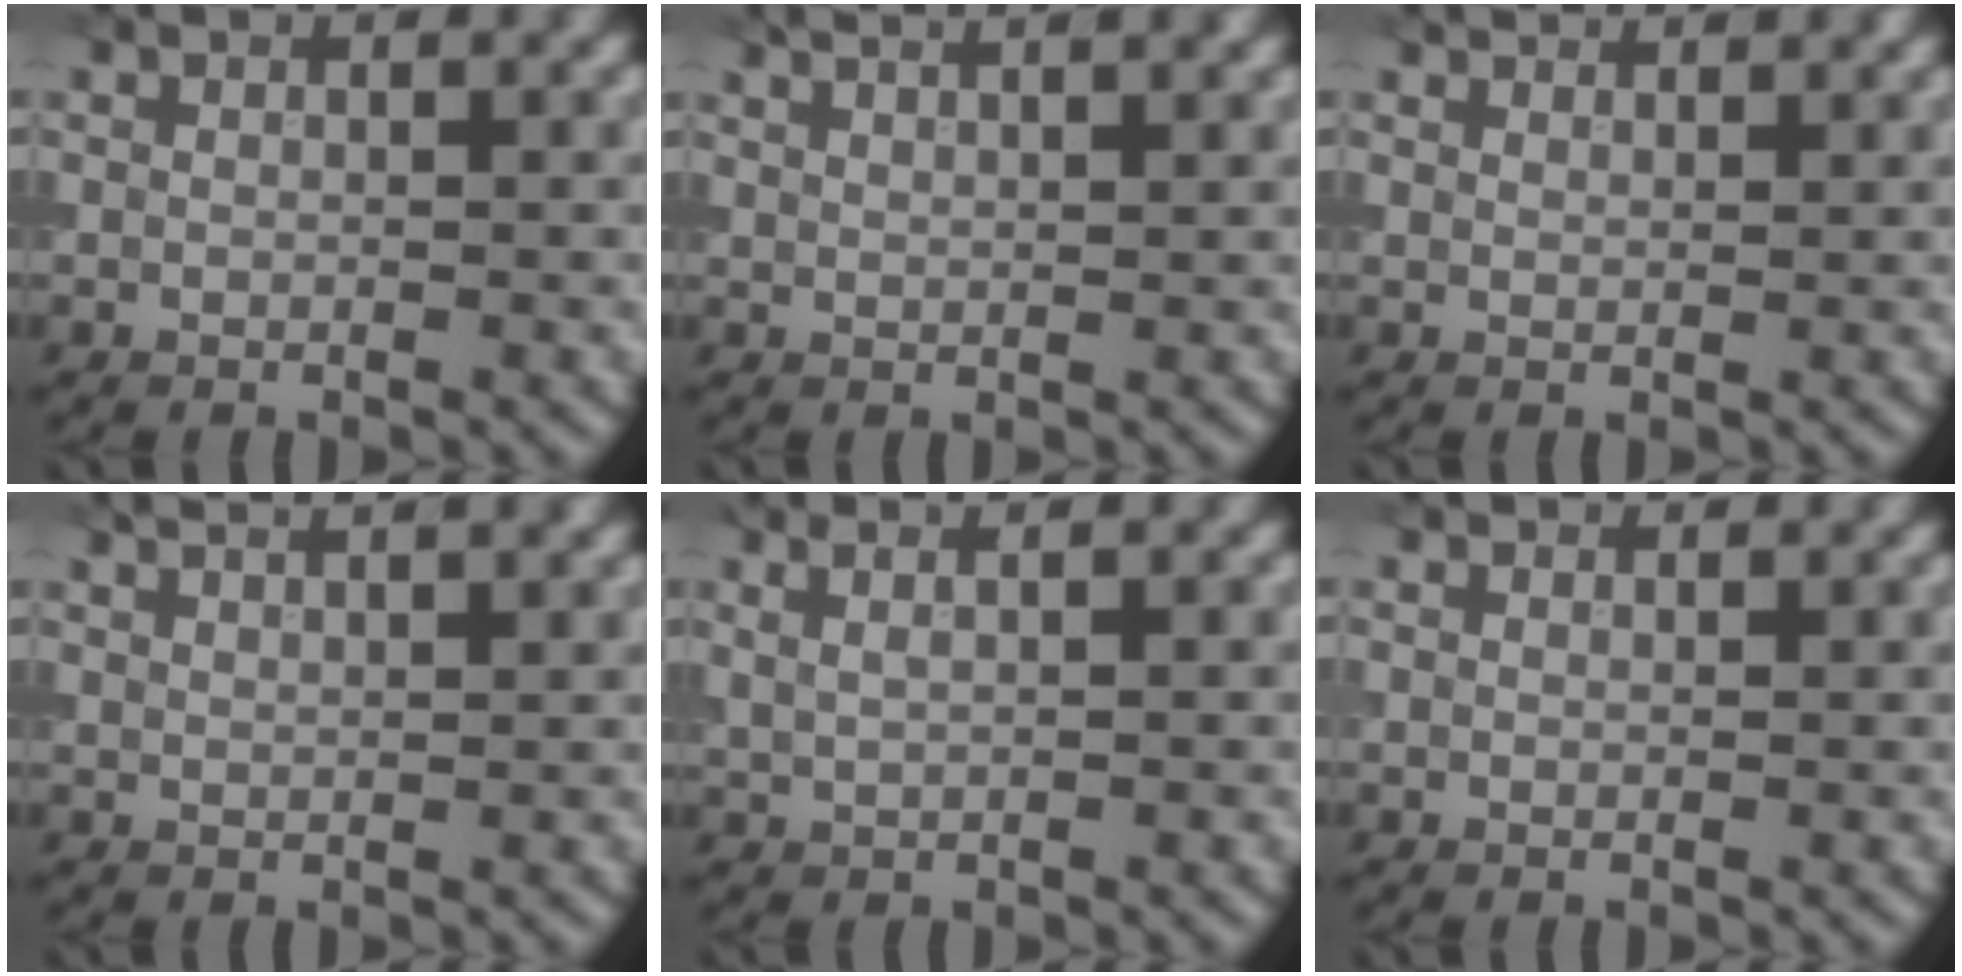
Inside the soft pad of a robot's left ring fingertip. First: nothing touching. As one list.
[{"total": 4.3, "force": [3.4, 1.2, 2.3], "torque": [-0.026, 0.030, 0.027]}, {"total": 3.4, "force": [3.1, 0.7, 1.0], "torque": [-0.027, -0.001, 0.055]}, {"total": 3.9, "force": [3.1, 1.1, 2.1], "torque": [-0.022, 0.028, 0.023]}, {"total": 2.3, "force": [1.6, 0.7, 1.5], "torque": [-0.023, 0.008, 0.015]}, {"total": 0.9, "force": [0.9, 0.3, 0.1], "torque": [-0.008, 0.001, 0.012]}]